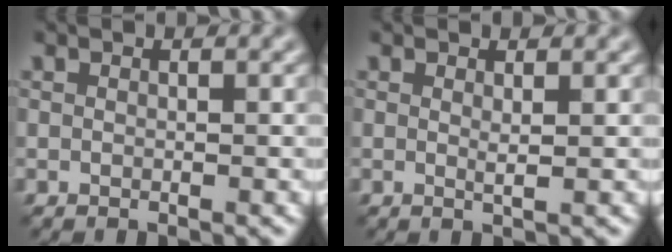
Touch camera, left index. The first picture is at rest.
{"total": 0.8, "force": [0.4, 0.0, 0.7], "torque": [-0.013, -0.003, 0.005]}